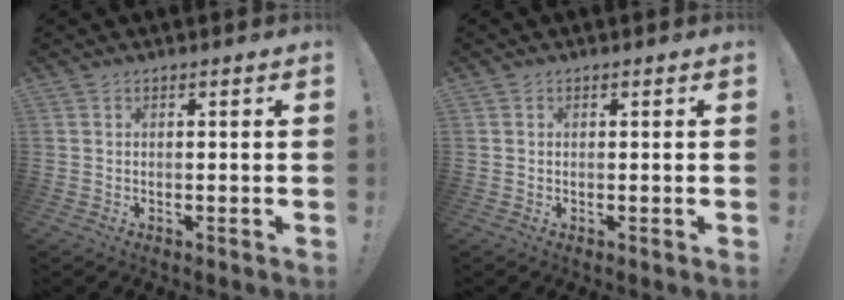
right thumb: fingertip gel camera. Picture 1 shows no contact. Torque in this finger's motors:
{"motor_torque": [-0.20, 0.02, -0.19, 0.07, 0.00]}